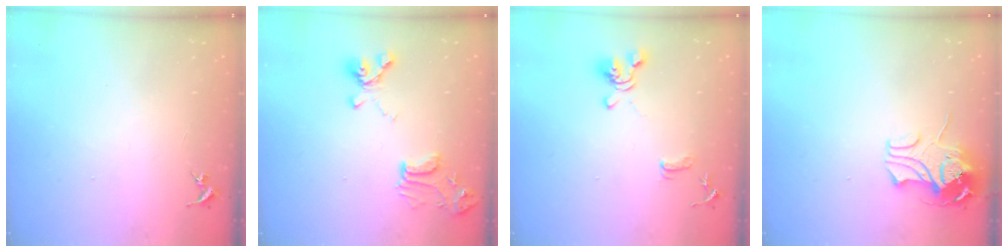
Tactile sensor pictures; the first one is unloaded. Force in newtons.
{"total": 14.3, "press": 14.2, "slide": 1.7}
{"total": 11.5, "press": 11.4, "slide": 1.6}
{"total": 10.9, "press": 10.9, "slide": 1.1}